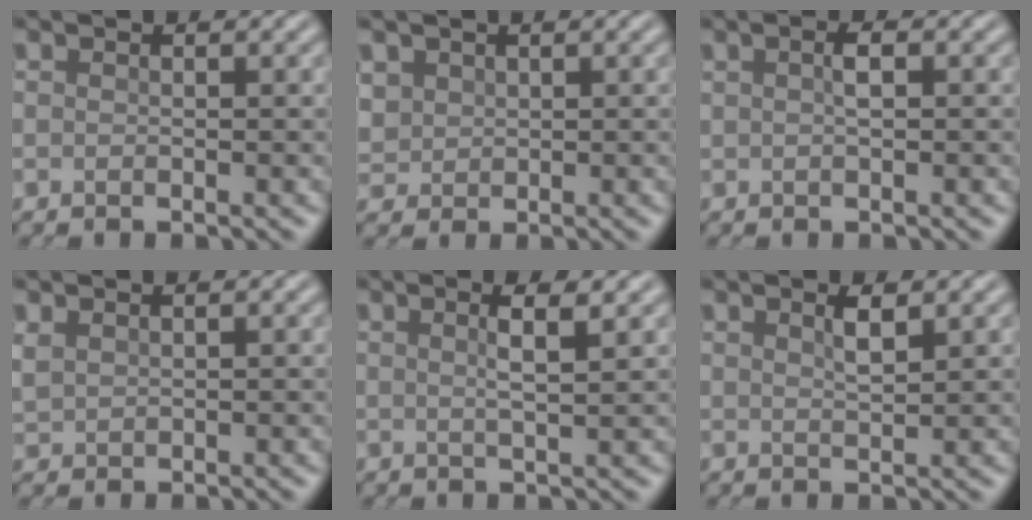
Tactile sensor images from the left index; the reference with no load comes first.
{"total": 2.0, "force": [0.8, 1.7, 0.7], "torque": [-0.025, -0.002, 0.018]}
{"total": 1.3, "force": [0.2, 0.4, 1.3], "torque": [-0.029, 0.002, 0.003]}
{"total": 1.3, "force": [0.9, 0.8, 0.7], "torque": [-0.025, 0.001, 0.022]}
{"total": 2.9, "force": [1.1, 0.6, 2.6], "torque": [-0.038, 0.005, 0.015]}
{"total": 1.6, "force": [1.0, 0.3, 1.3], "torque": [-0.025, 0.001, 0.017]}